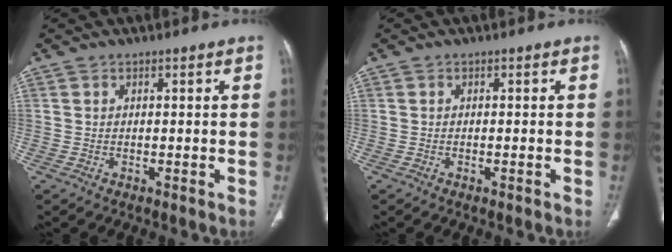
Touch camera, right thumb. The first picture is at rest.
{"total": 0.8, "force": [-0.3, 0.1, 0.7], "torque": [-0.013, 0.000, -0.004]}